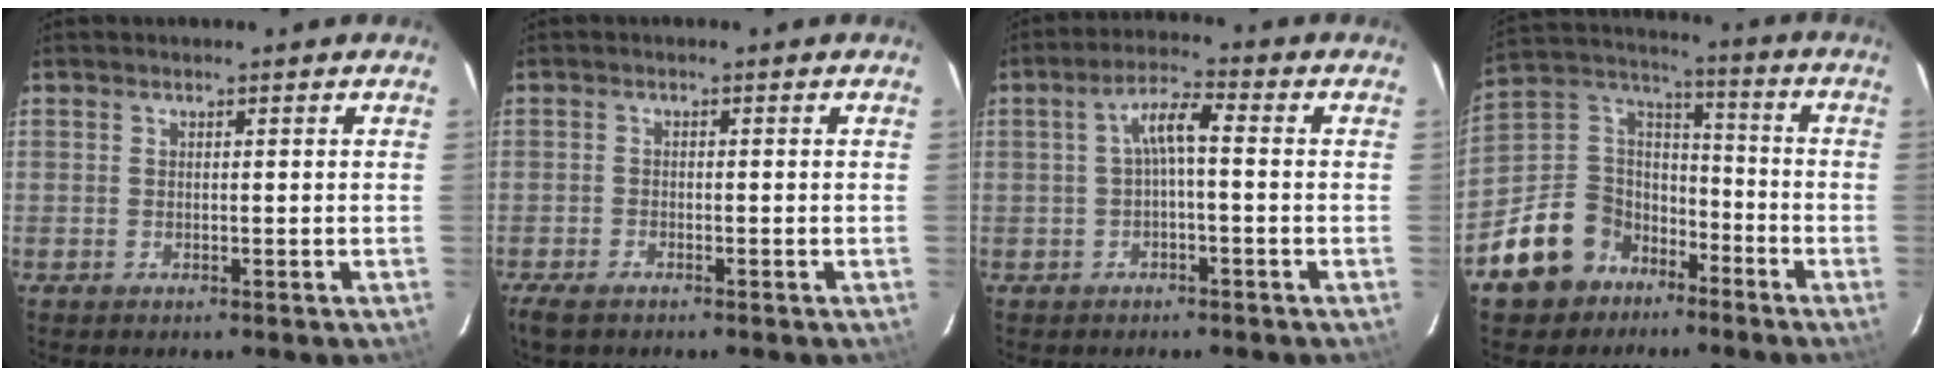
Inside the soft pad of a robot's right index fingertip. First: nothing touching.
{"total": 3.7, "force": [-2.8, 1.4, 1.9], "torque": [-0.052, -0.012, -0.057]}
{"total": 4.7, "force": [-0.5, 1.0, 4.6], "torque": [-0.092, 0.015, -0.008]}
{"total": 13.7, "force": [-8.5, 10.3, 3.2], "torque": [-0.089, 0.059, -0.136]}